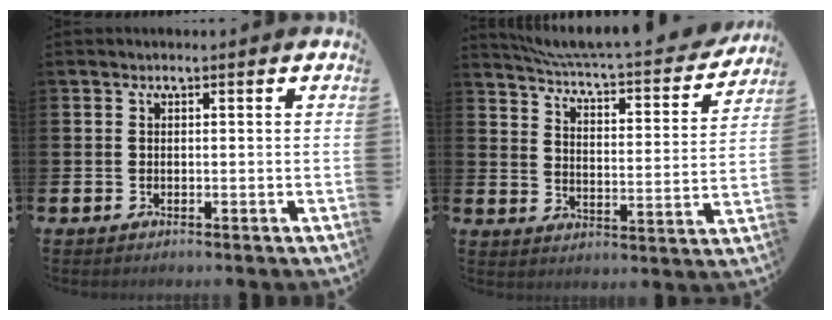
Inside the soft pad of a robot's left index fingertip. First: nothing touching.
{"total": 5.9, "force": [5.7, 0.3, 1.6], "torque": [-0.054, -0.052, 0.092]}